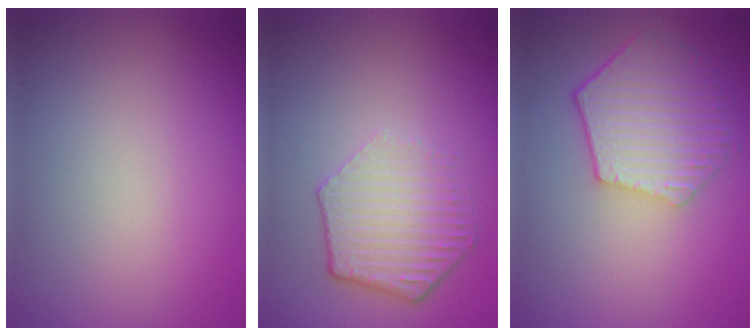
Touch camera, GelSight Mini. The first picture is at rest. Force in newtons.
{"total": 4.3, "press": 3.5, "slide": 2.6}
{"total": 5.9, "press": 4.6, "slide": 3.7}